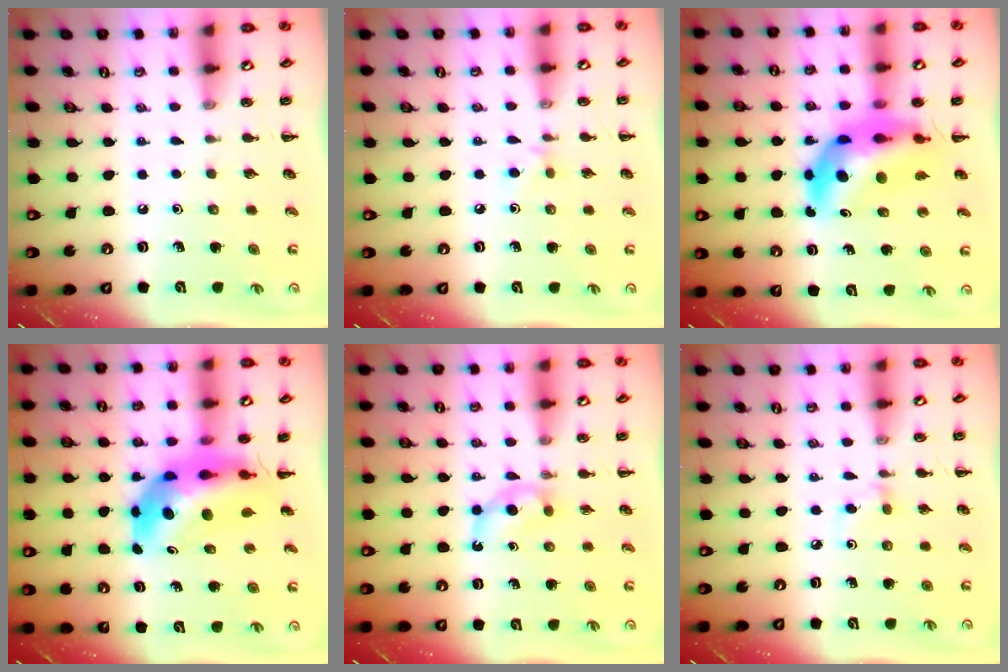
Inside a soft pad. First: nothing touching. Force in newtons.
{"total": 4.0, "press": 3.6, "slide": 1.6}
{"total": 12.1, "press": 11.7, "slide": 3.3}
{"total": 10.8, "press": 10.3, "slide": 3.3}
{"total": 4.7, "press": 4.4, "slide": 1.8}
{"total": 4.4, "press": 4.2, "slide": 1.5}